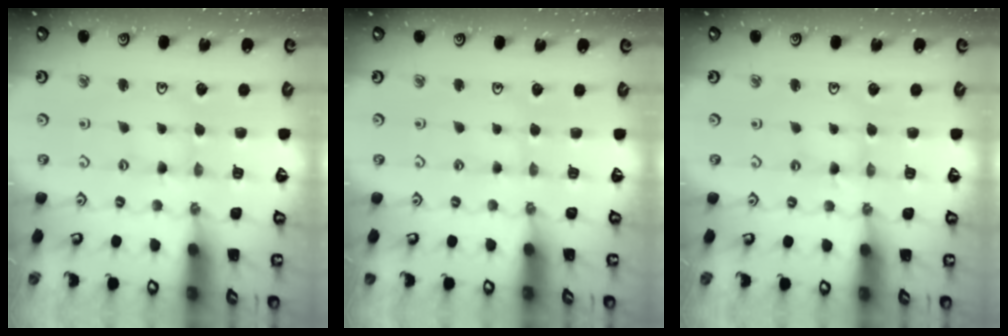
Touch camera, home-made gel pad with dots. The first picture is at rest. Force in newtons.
{"total": 0.0}
{"total": 0.0}